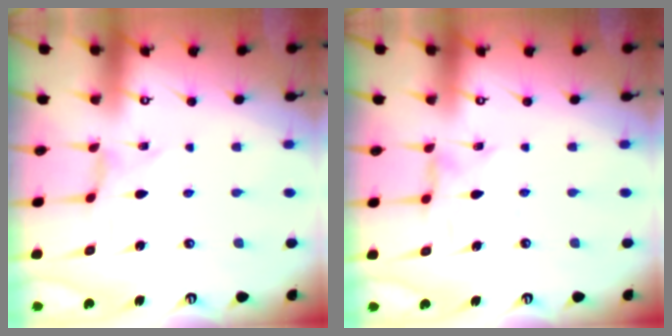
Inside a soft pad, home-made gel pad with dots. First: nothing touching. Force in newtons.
{"total": 3.0, "press": 2.9, "slide": 0.3}